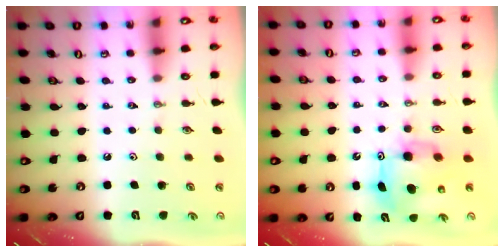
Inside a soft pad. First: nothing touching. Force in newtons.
{"total": 9.8, "press": 9.7, "slide": 0.7}